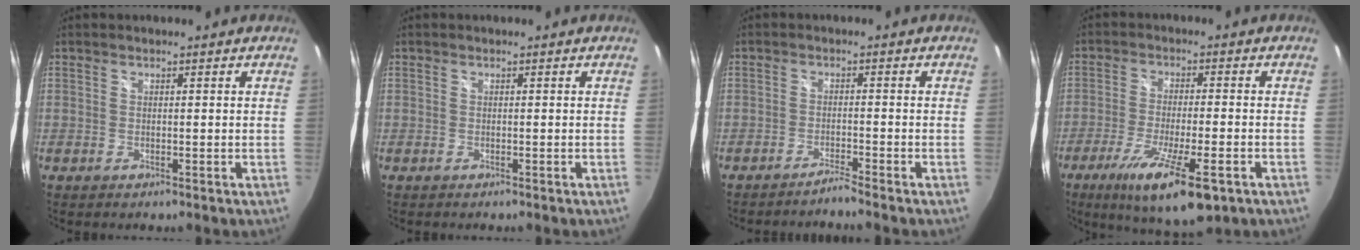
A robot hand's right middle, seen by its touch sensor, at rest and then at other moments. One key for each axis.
{"total": 0.0}
{"total": 2.1, "fx": -2.0, "fy": -0.8, "fz": 0.1, "tx": -0.016, "ty": 0.001, "tz": -0.038}
{"total": 14.6, "fx": -8.2, "fy": 3.3, "fz": 11.6, "tx": -0.221, "ty": -0.050, "tz": -0.136}